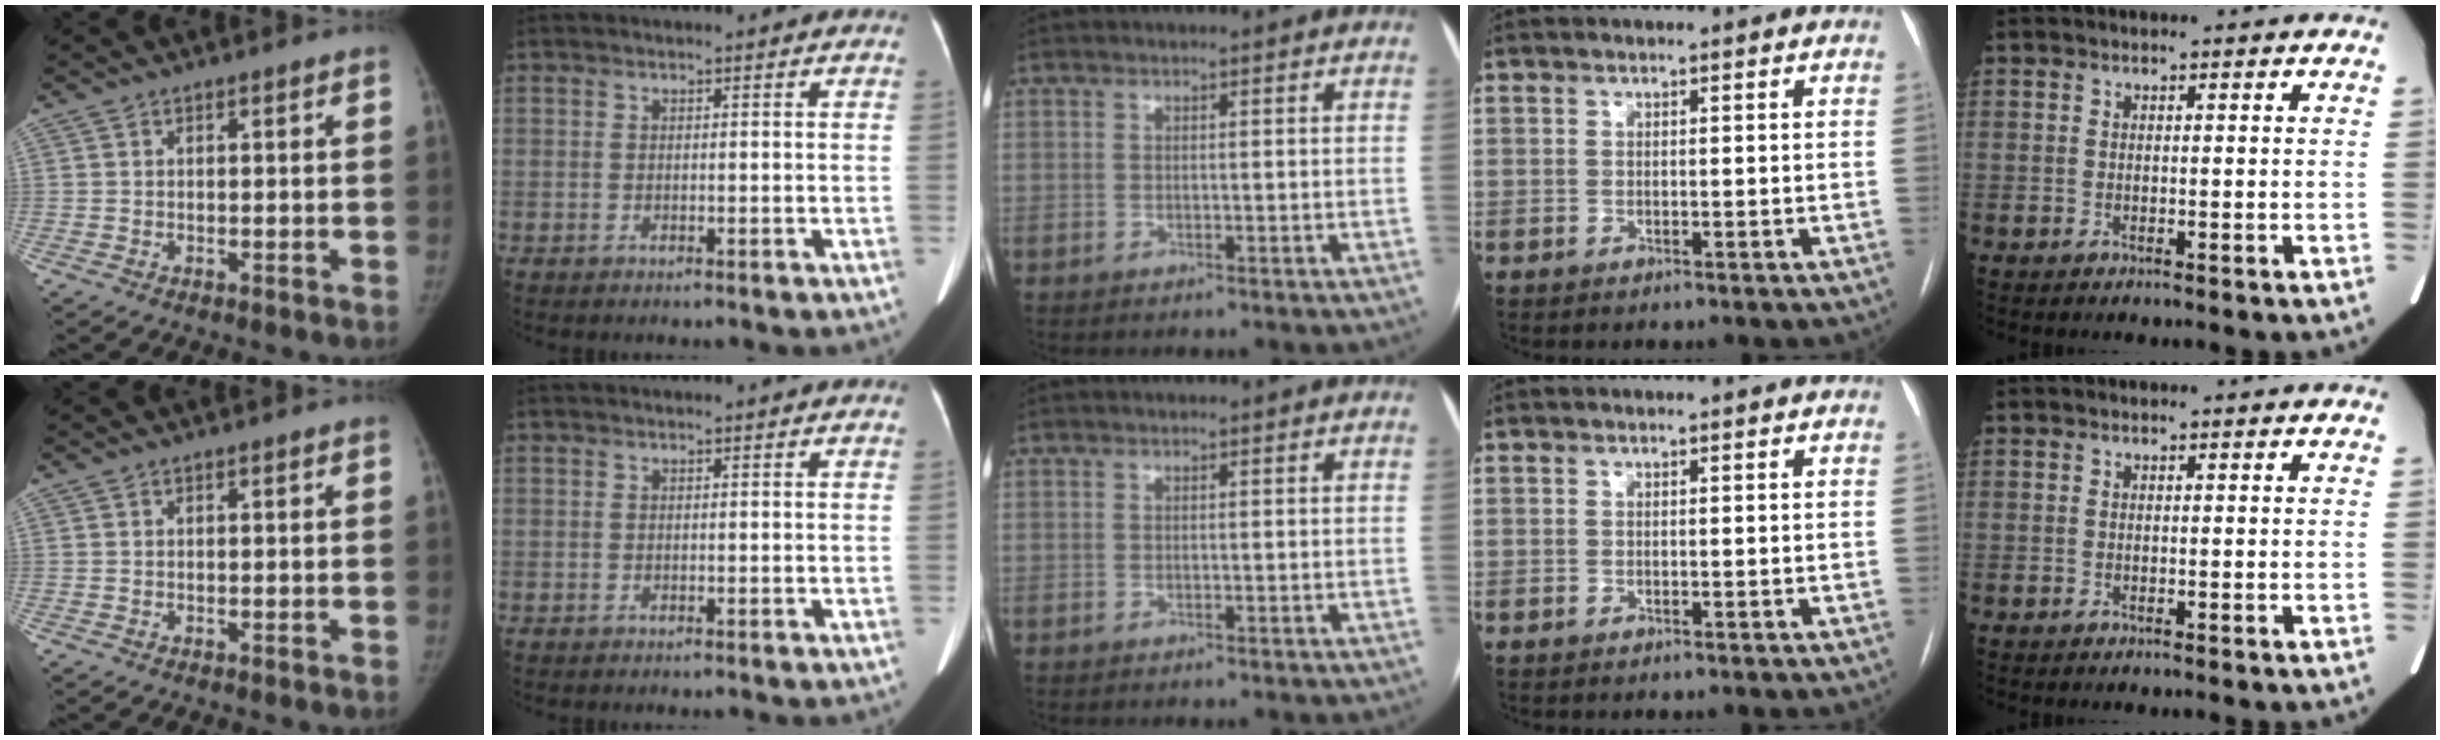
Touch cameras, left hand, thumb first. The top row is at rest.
{}